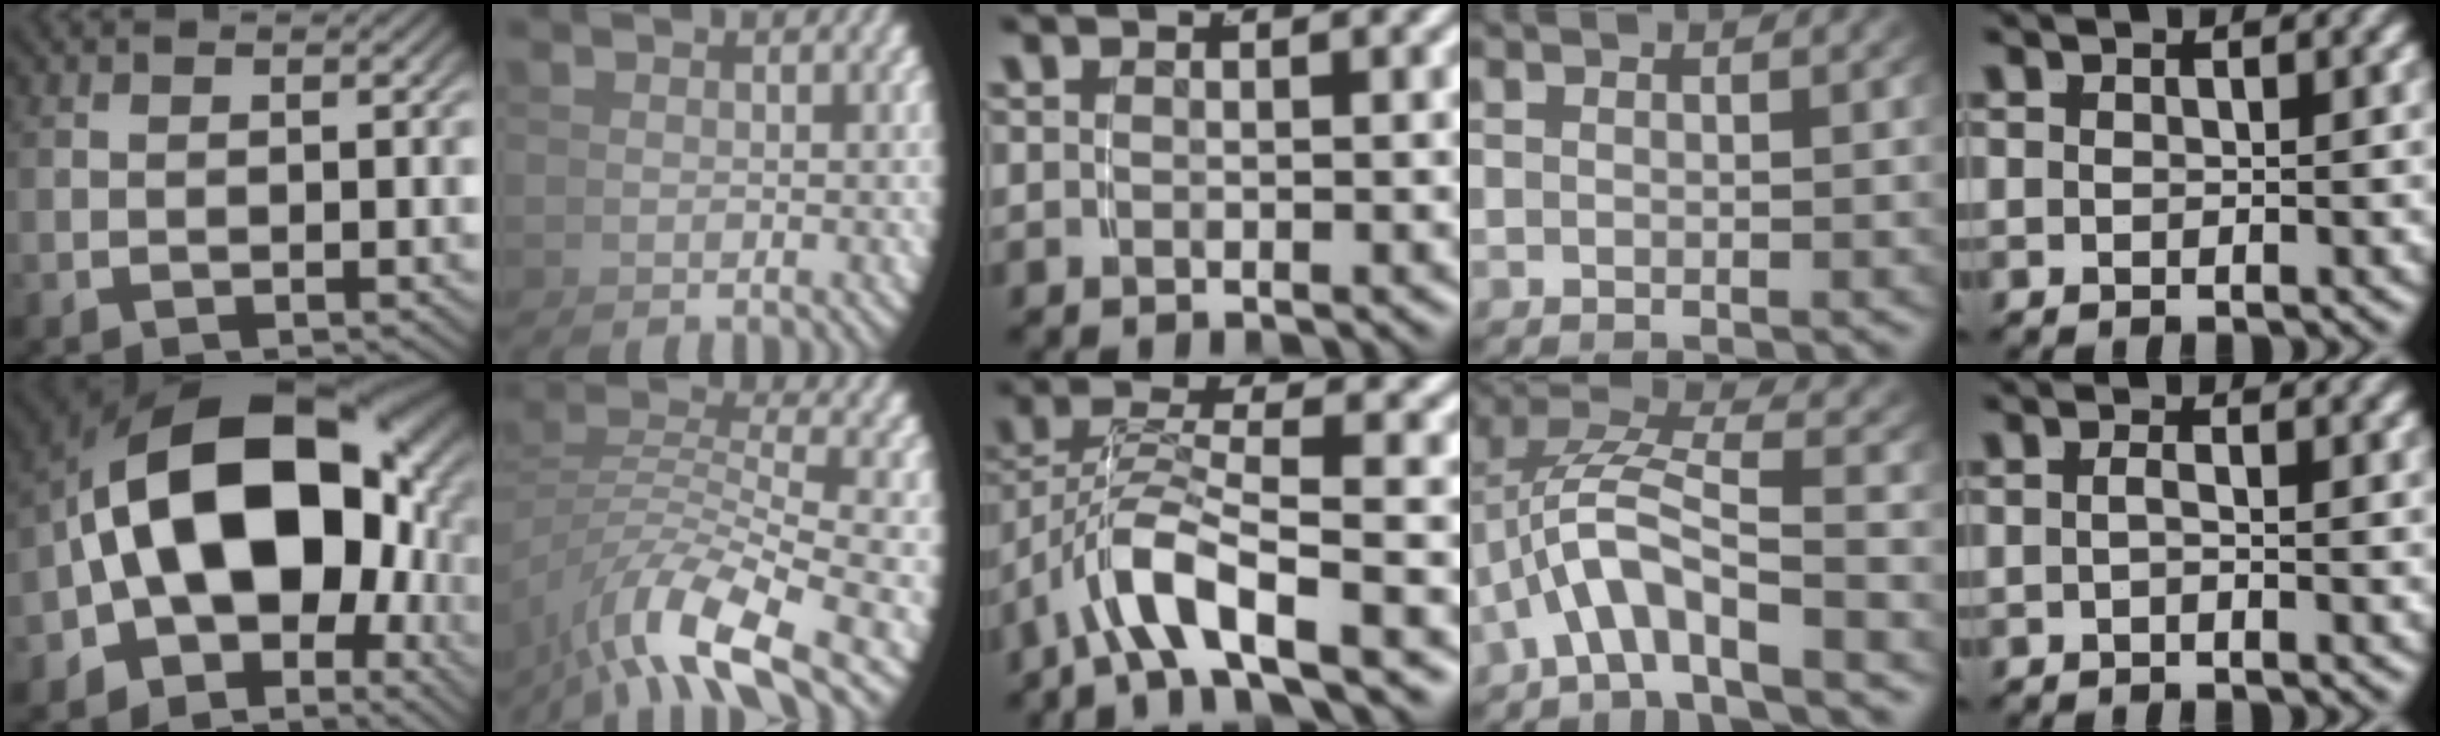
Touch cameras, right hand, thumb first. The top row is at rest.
{"thumb": {"total": 20.6, "force": [-0.8, 13.4, 15.7], "torque": [-0.293, -0.052, 0.002]}, "index": {"total": 6.8, "force": [-2.0, 3.4, 5.5], "torque": [-0.110, -0.017, -0.018]}, "middle": {"total": 4.8, "force": [-1.9, 1.9, 4.0], "torque": [-0.097, -0.014, -0.023]}, "ring": {"total": 5.9, "force": [0.0, 3.3, 4.8], "torque": [-0.115, -0.014, 0.000]}, "little": {"total": 1.0, "force": [-0.6, -0.6, 0.5], "torque": [-0.010, -0.003, -0.009]}}